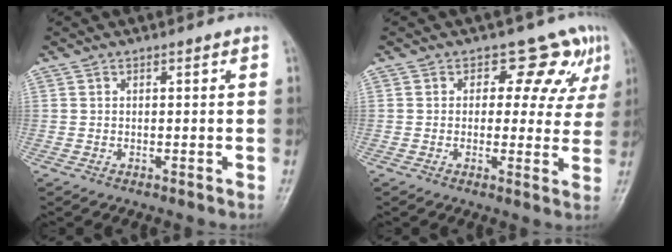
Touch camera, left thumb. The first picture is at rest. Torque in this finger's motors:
{"motor_torque": [-0.10, 0.18, -0.06, -0.13, 0.08]}